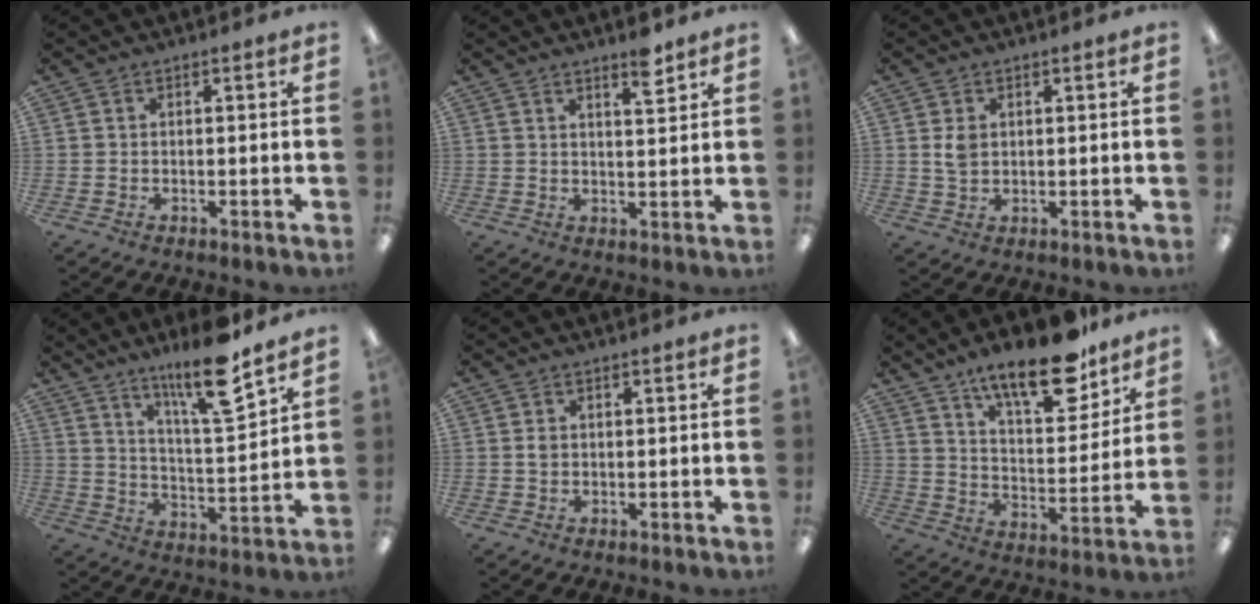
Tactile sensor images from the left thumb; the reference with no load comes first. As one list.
[{"total": 5.3, "force": [4.0, 1.3, 3.2], "torque": [-0.033, -0.025, 0.062]}, {"total": 3.5, "force": [1.0, 2.4, 2.2], "torque": [-0.040, 0.000, 0.016]}, {"total": 15.0, "force": [11.3, 2.7, 9.5], "torque": [-0.157, -0.063, 0.182]}, {"total": 1.3, "force": [0.4, 1.0, 0.7], "torque": [-0.015, 0.004, 0.005]}, {"total": 18.9, "force": [14.0, 6.4, 10.9], "torque": [-0.165, -0.083, 0.233]}]